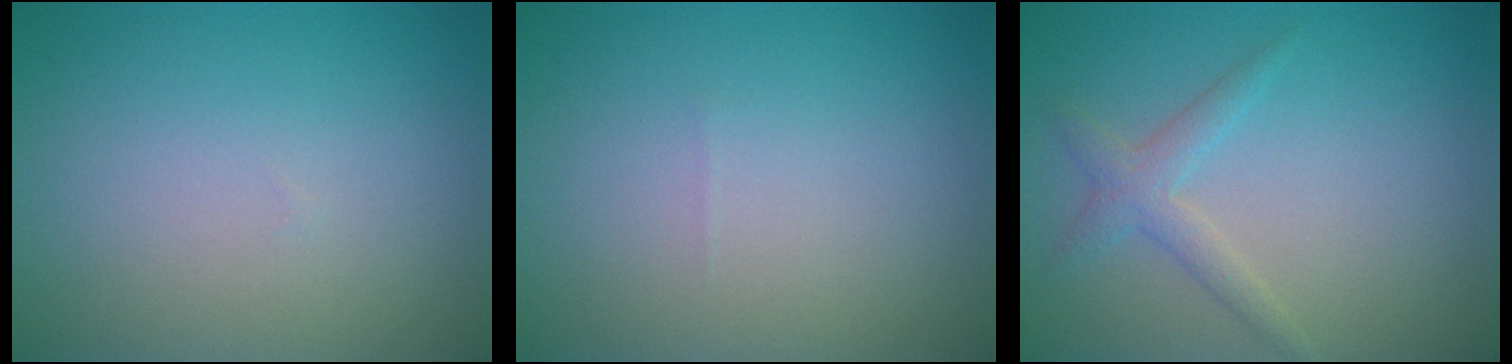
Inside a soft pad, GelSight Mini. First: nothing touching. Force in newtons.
{"total": 0.0}
{"total": 2.0, "press": 2.0, "slide": 0.1}